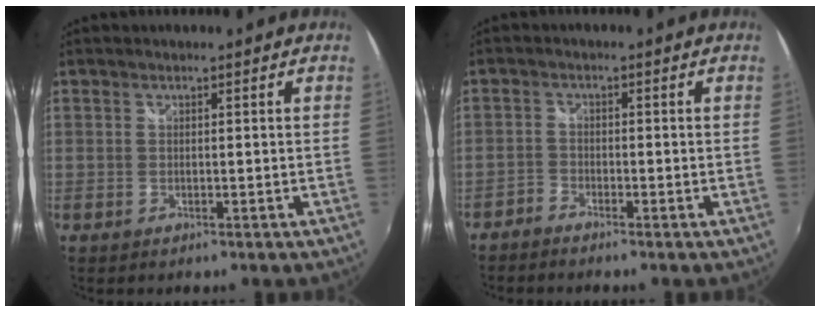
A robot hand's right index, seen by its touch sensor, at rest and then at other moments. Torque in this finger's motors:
{"motor_torque": [-0.25, -0.19, -0.03, -0.01]}